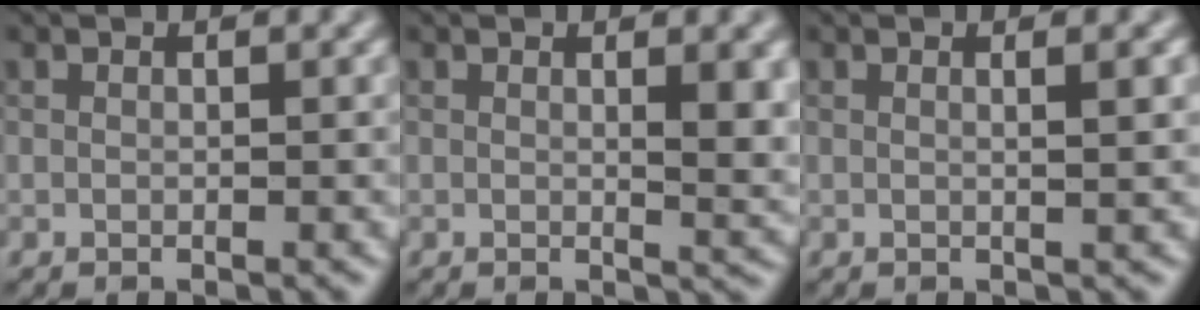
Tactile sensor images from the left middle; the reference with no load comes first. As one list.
[{"total": 3.3, "force": [0.8, 0.9, 3.1], "torque": [-0.035, -0.006, 0.014]}, {"total": 2.1, "force": [0.4, 0.6, 2.0], "torque": [-0.023, 0.005, -0.001]}]